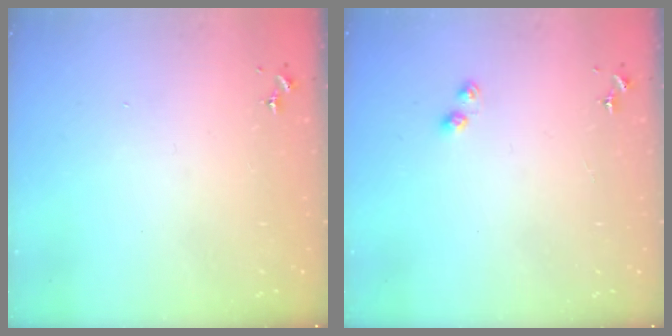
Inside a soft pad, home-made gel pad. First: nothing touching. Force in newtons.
{"total": 3.6, "press": 3.5, "slide": 0.4}